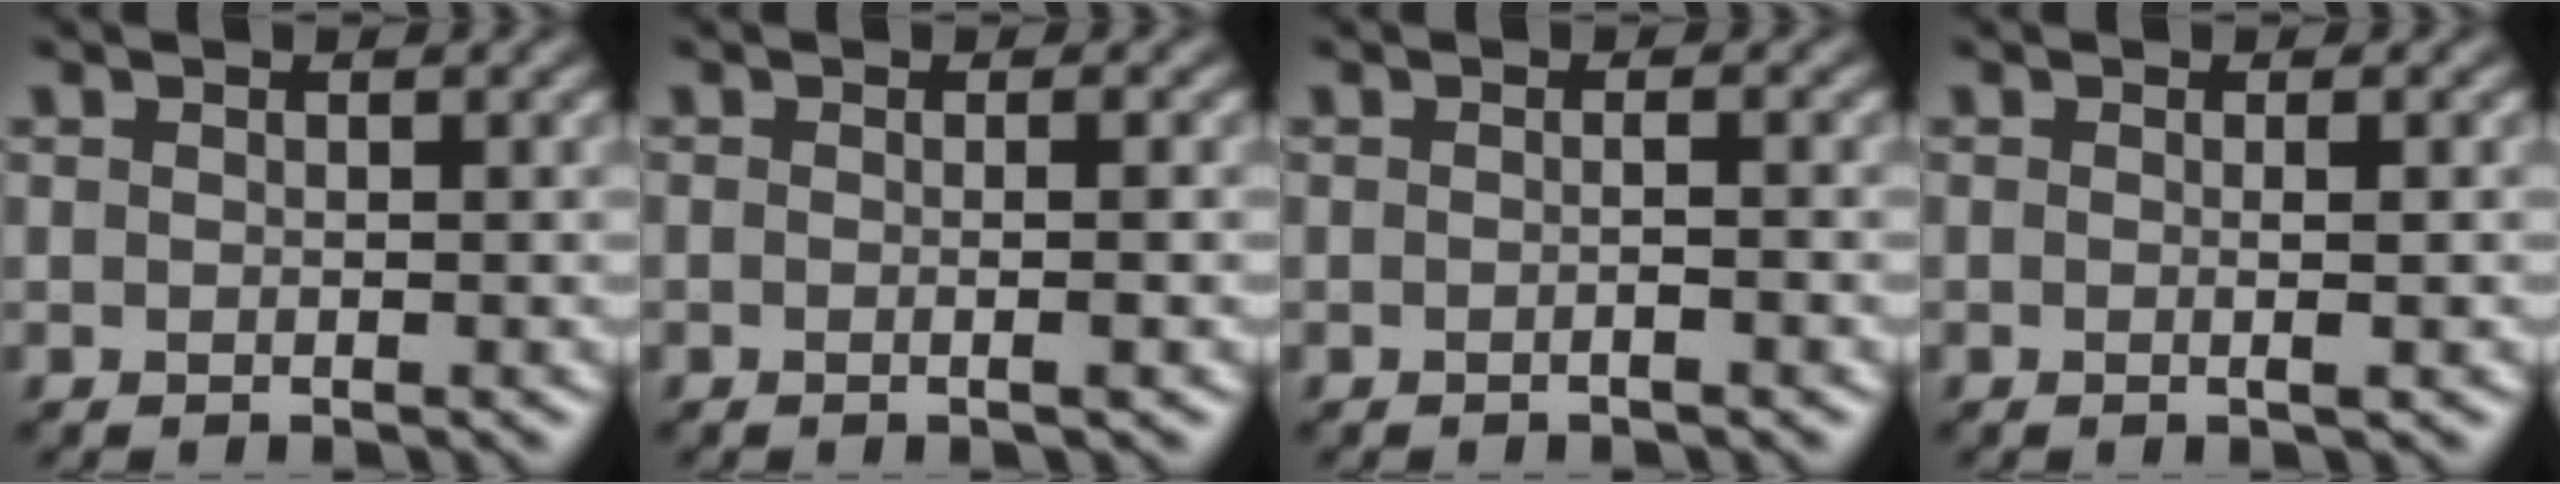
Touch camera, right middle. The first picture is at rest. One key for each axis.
{"total": 2.1, "fx": 0.0, "fy": 0.8, "fz": 1.9, "tx": -0.008, "ty": -0.004, "tz": -0.014}
{"total": 1.5, "fx": -0.3, "fy": 0.4, "fz": 1.4, "tx": -0.011, "ty": -0.005, "tz": -0.009}
{"total": 1.6, "fx": -0.1, "fy": 0.4, "fz": 1.5, "tx": -0.019, "ty": -0.002, "tz": -0.006}